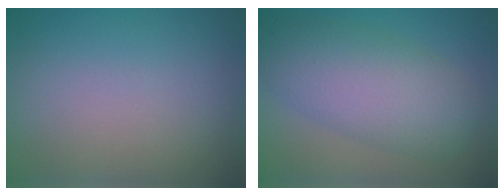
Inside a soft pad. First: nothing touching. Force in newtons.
{"total": 7.2, "press": 7.2, "slide": 0.1}